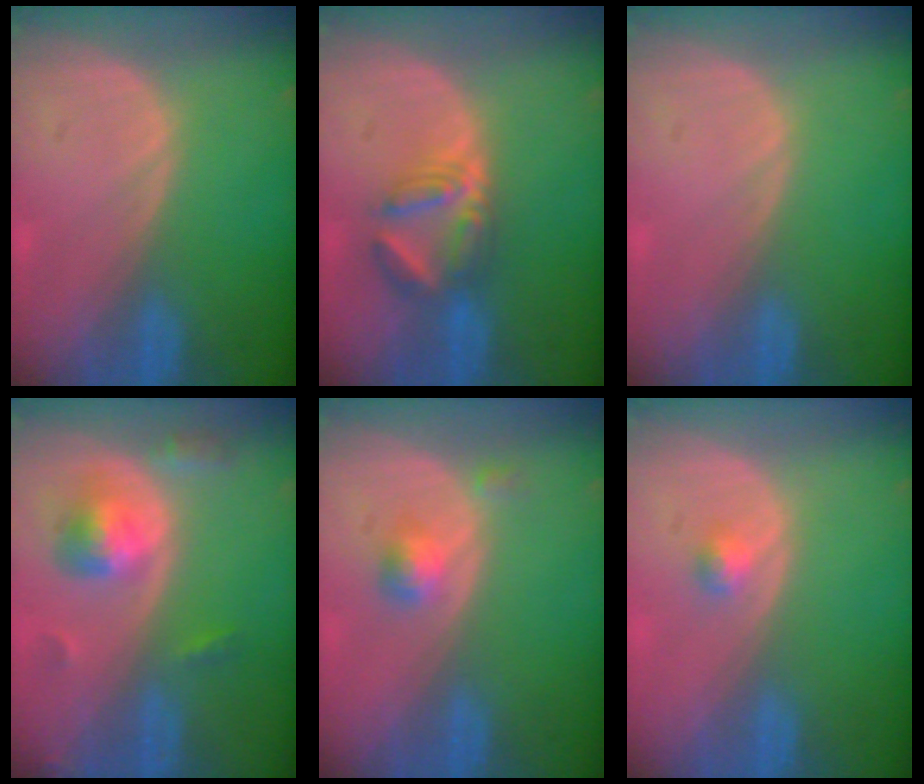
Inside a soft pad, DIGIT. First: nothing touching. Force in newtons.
{"total": 5.8, "press": 5.7, "slide": 1.2}
{"total": 0.0}
{"total": 5.6, "press": 5.3, "slide": 1.8}
{"total": 2.6, "press": 2.4, "slide": 1.1}
{"total": 1.7, "press": 1.4, "slide": 0.8}